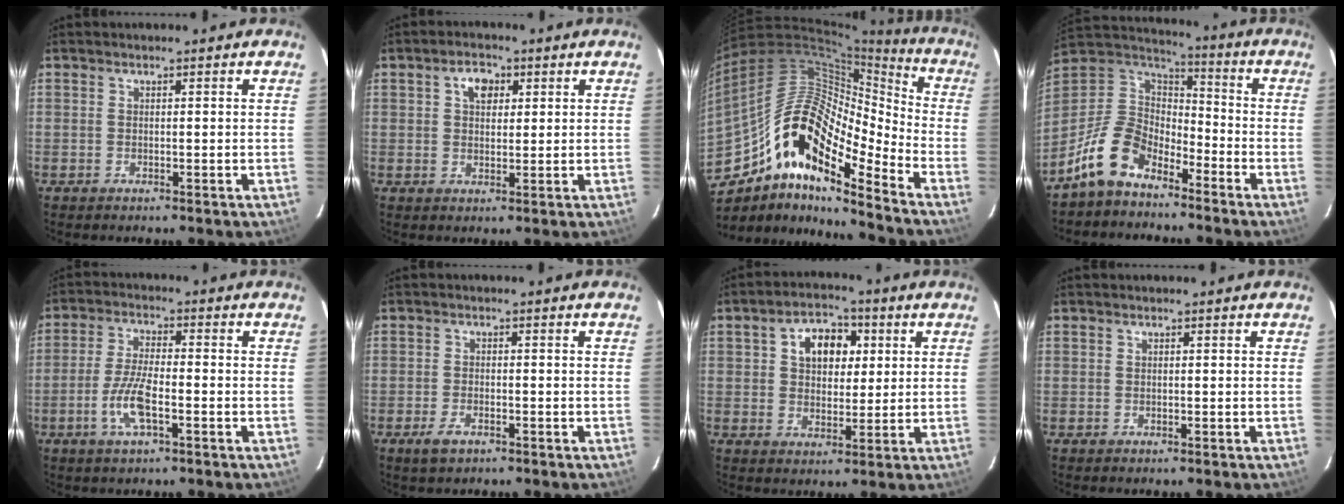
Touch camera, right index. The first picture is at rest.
{"total": 4.1, "force": [1.5, 2.8, 2.6], "torque": [-0.039, 0.013, 0.027]}
{"total": 20.1, "force": [-11.6, 6.4, 15.2], "torque": [-0.248, -0.010, -0.228]}
{"total": 13.3, "force": [-8.8, 7.3, 6.7], "torque": [-0.155, 0.022, -0.169]}
{"total": 7.4, "force": [-2.9, 1.9, 6.5], "torque": [-0.139, 0.001, -0.059]}
{"total": 3.2, "force": [-2.0, 1.5, 2.1], "torque": [-0.048, -0.004, -0.036]}
{"total": 8.8, "force": [2.7, 6.1, 5.7], "torque": [-0.096, 0.027, 0.046]}
{"total": 0.7, "force": [0.0, 0.7, -0.1], "torque": [0.002, 0.003, 0.001]}